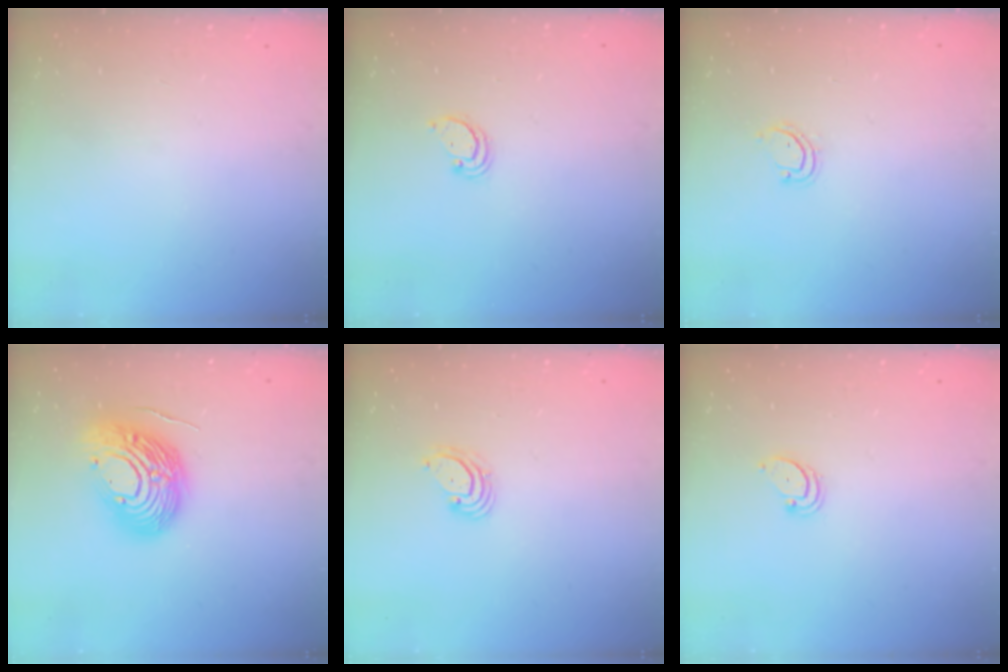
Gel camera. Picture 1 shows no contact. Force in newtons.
{"total": 2.2, "press": 2.2, "slide": 0.1}
{"total": 3.4, "press": 3.4, "slide": 0.2}
{"total": 15.3, "press": 15.1, "slide": 2.2}
{"total": 2.8, "press": 2.8, "slide": 0.2}
{"total": 1.8, "press": 1.8, "slide": 0.2}